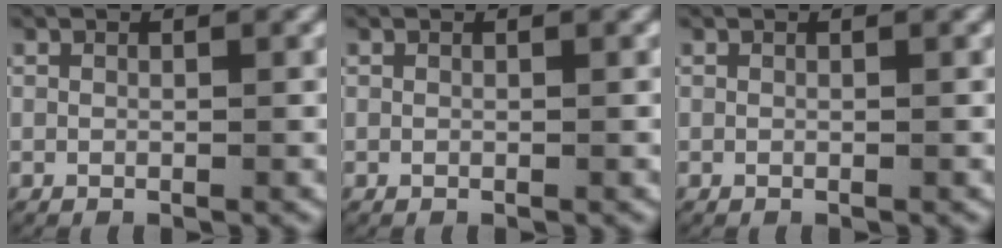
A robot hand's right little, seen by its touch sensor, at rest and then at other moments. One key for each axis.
{"total": 0.0}
{"total": 0.0}